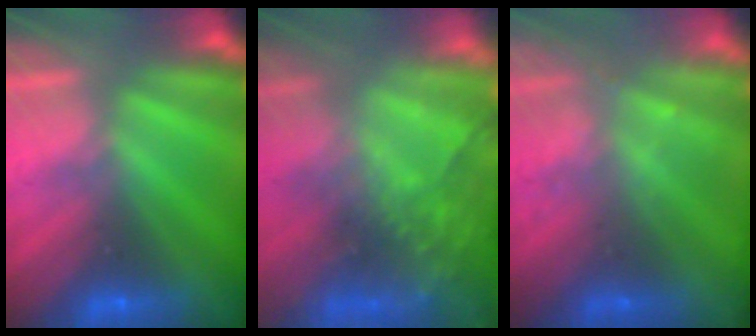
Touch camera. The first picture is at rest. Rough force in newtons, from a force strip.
{"total": 9.6}
{"total": 2.3}